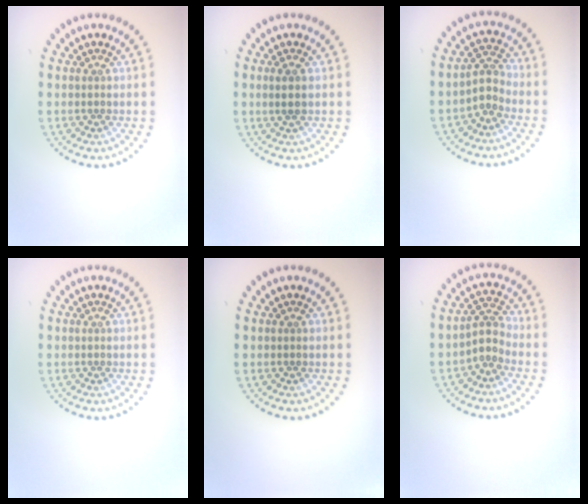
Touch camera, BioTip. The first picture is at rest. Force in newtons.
{"total": 1.5, "press": 1.4, "slide": 0.7}
{"total": 2.1, "press": 1.6, "slide": 1.3}
{"total": 0.0}
{"total": 0.0}
{"total": 2.1, "press": 1.6, "slide": 1.4}